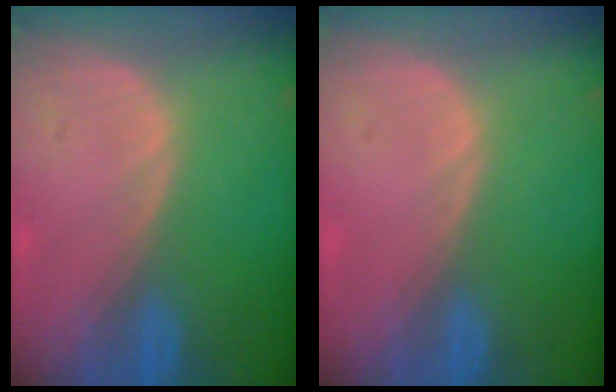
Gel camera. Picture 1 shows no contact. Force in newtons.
{"total": 0.0}